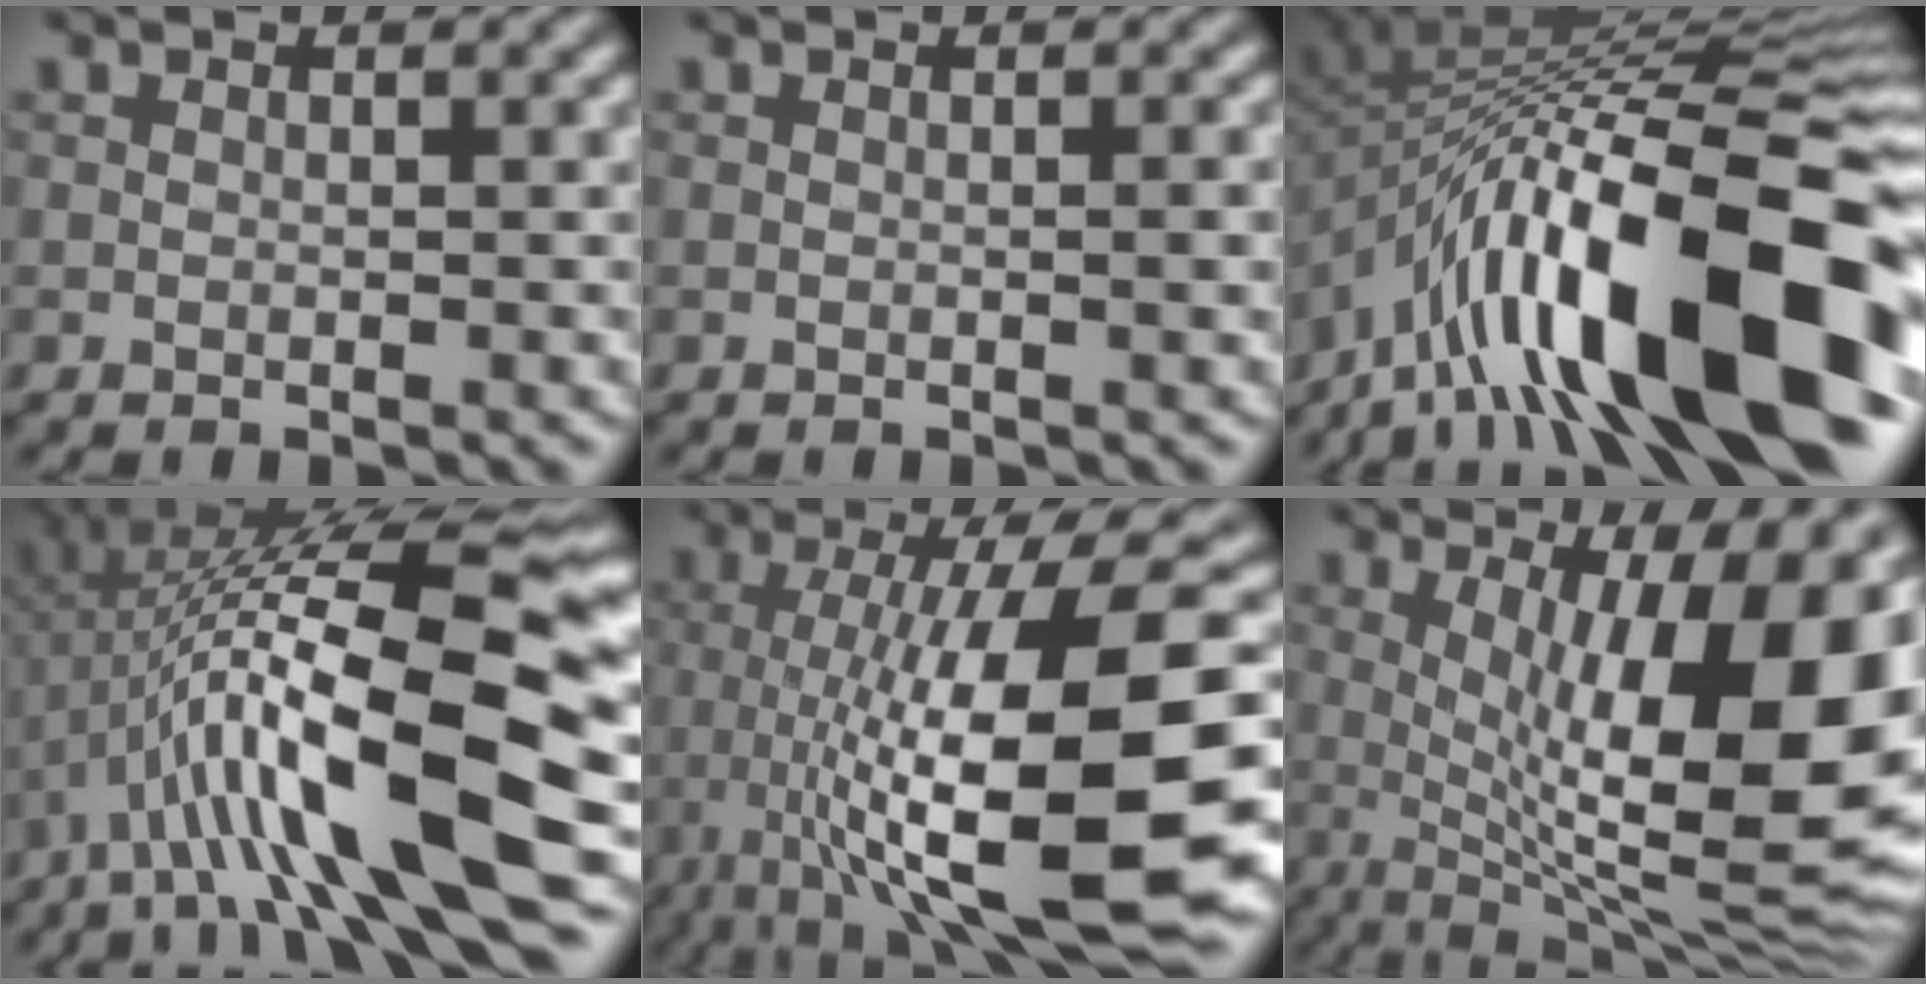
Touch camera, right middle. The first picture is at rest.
{"total": 0.8, "force": [0.0, 0.1, 0.8], "torque": [-0.014, 0.005, -0.001]}
{"total": 16.8, "force": [-7.4, 5.2, 14.2], "torque": [-0.224, 0.045, -0.129]}
{"total": 15.1, "force": [-2.3, 3.5, 14.5], "torque": [-0.247, 0.039, -0.030]}
{"total": 14.4, "force": [-2.1, 3.8, 13.8], "torque": [-0.212, 0.005, -0.025]}
{"total": 15.4, "force": [1.4, 4.5, 14.7], "torque": [-0.192, 0.007, 0.029]}